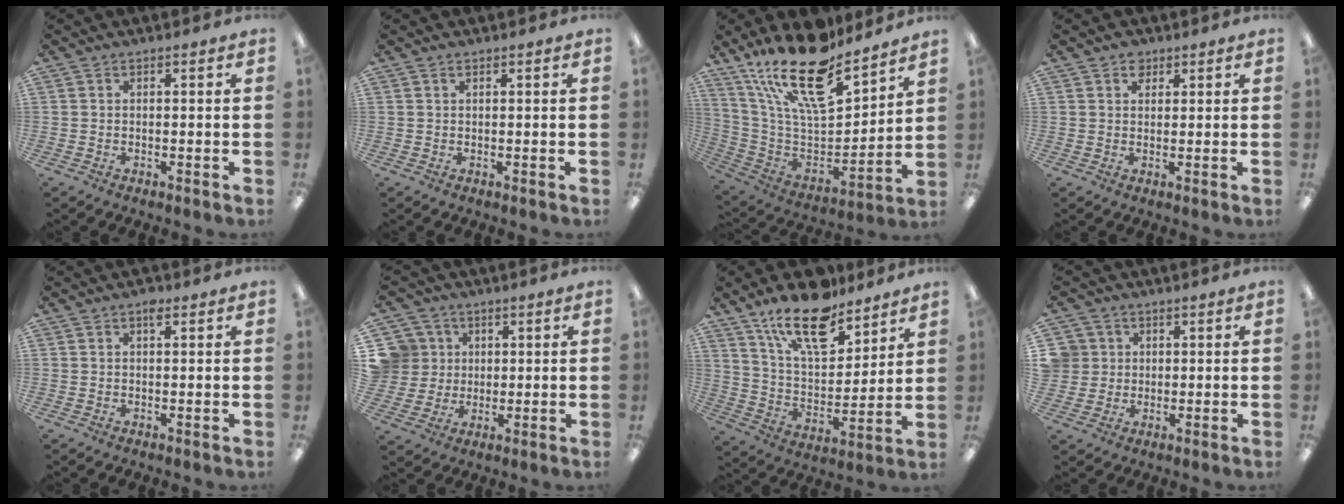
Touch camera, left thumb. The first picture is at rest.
{"total": 0.6, "force": [0.4, 0.2, 0.4], "torque": [-0.008, 0.003, 0.007]}
{"total": 22.9, "force": [16.9, 7.9, 13.3], "torque": [-0.234, -0.113, 0.295]}
{"total": 2.8, "force": [2.0, 1.8, 0.9], "torque": [-0.004, -0.004, 0.033]}
{"total": 1.7, "force": [0.9, 0.7, 1.2], "torque": [-0.010, -0.002, 0.012]}
{"total": 8.6, "force": [2.6, 8.1, 0.5], "torque": [-0.038, -0.005, 0.056]}
{"total": 17.9, "force": [13.3, 7.4, 9.5], "torque": [-0.164, -0.075, 0.232]}
{"total": 5.2, "force": [1.4, 5.0, 0.2], "torque": [-0.015, 0.008, 0.029]}